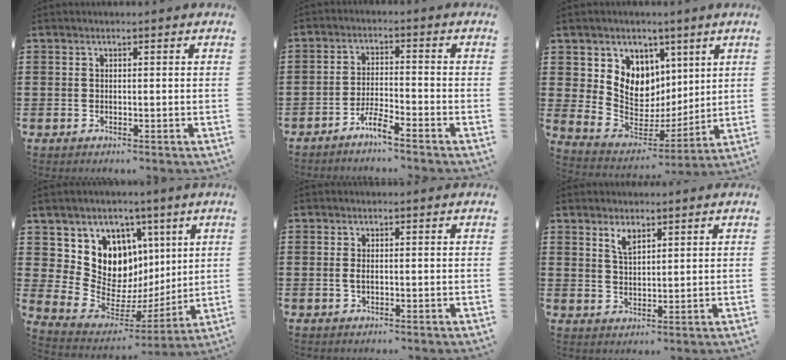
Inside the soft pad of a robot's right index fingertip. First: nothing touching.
{"total": 3.7, "force": [-3.3, 0.0, 1.9], "torque": [-0.043, 0.003, -0.065]}
{"total": 8.4, "force": [4.2, 7.1, 1.4], "torque": [-0.066, -0.048, 0.083]}
{"total": 10.7, "force": [4.2, 9.4, 2.9], "torque": [-0.080, -0.053, 0.087]}
{"total": 1.1, "force": [0.0, 0.3, 1.1], "torque": [-0.030, -0.004, -0.002]}
{"total": 2.8, "force": [2.1, 1.1, 1.6], "torque": [-0.036, 0.002, 0.039]}